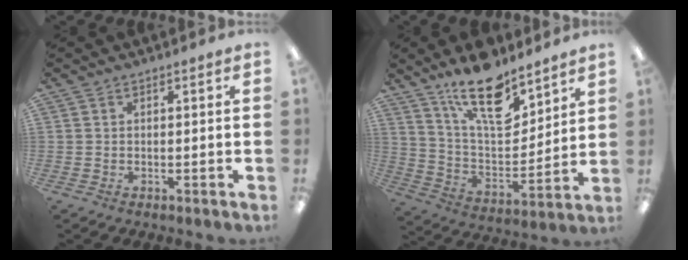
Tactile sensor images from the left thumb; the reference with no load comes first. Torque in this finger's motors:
{"motor_torque": [0.81, 0.06, 1.47, -1.31, 0.46]}